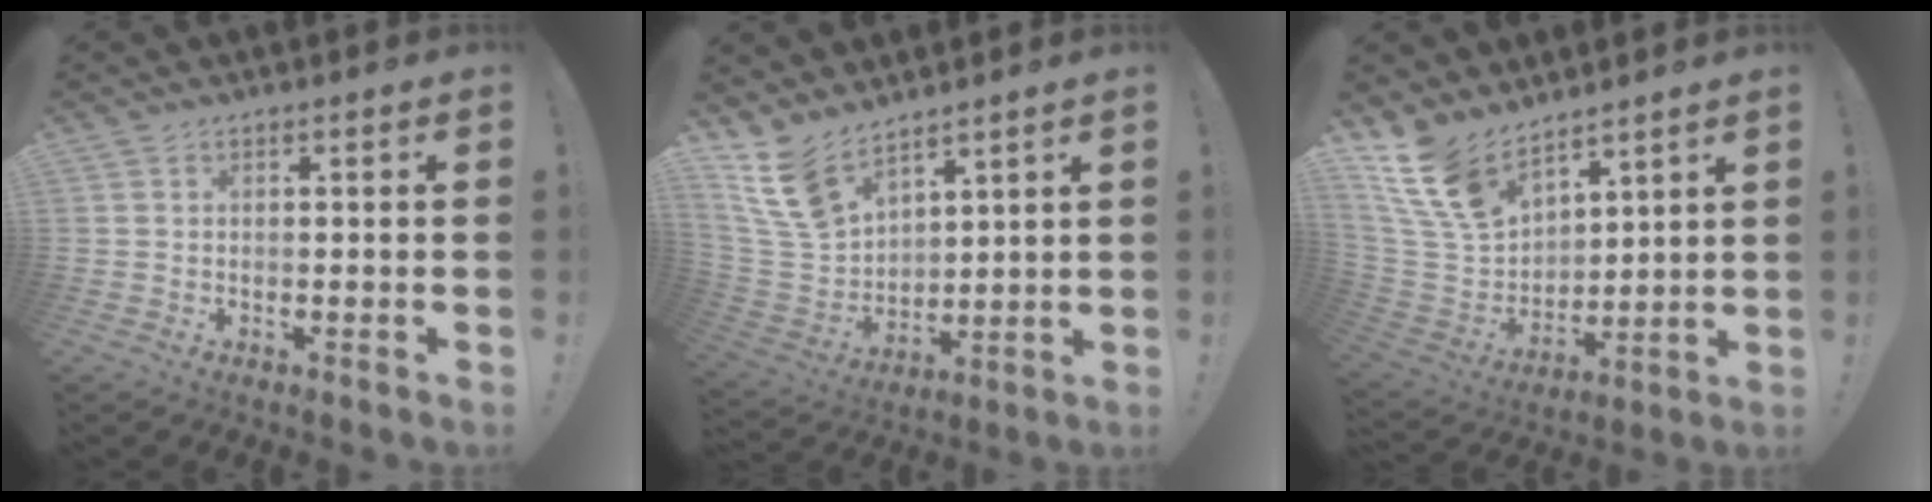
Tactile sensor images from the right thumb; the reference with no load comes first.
{"total": 13.4, "force": [9.8, 7.2, 5.7], "torque": [-0.128, -0.060, 0.193]}
{"total": 15.0, "force": [11.1, 7.8, 6.3], "torque": [-0.137, -0.073, 0.216]}